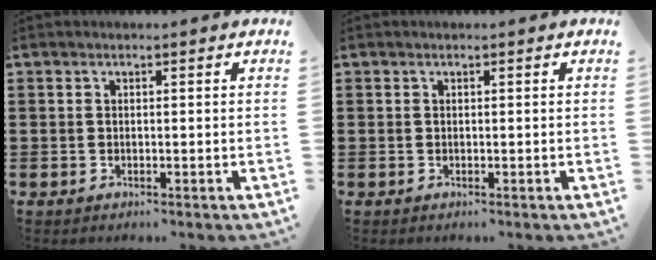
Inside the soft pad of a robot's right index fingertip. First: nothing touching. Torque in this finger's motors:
{"motor_torque": [0.67, 0.66, 0.00, 0.00]}